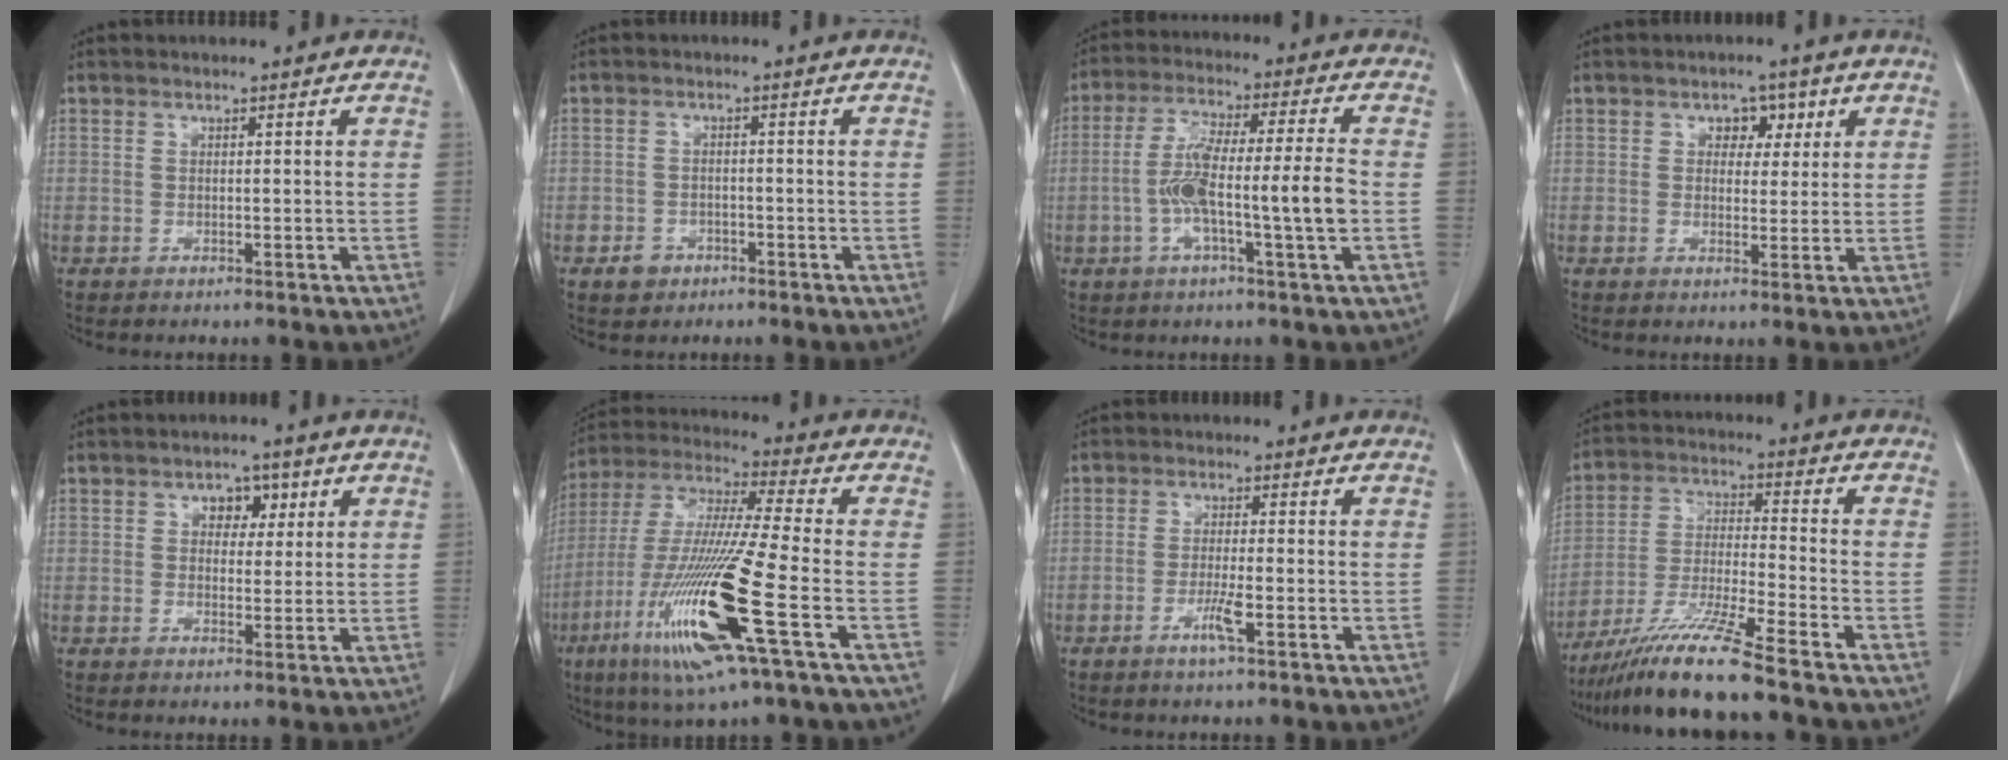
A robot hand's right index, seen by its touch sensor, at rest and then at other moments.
{"total": 2.8, "force": [-1.7, 2.2, 0.7], "torque": [-0.010, 0.007, -0.022]}
{"total": 11.6, "force": [-2.1, 0.2, 11.4], "torque": [-0.217, 0.011, -0.045]}
{"total": 3.7, "force": [1.5, 2.7, 2.1], "torque": [-0.020, 0.009, 0.020]}
{"total": 3.7, "force": [1.5, 2.6, 2.3], "torque": [-0.026, 0.009, 0.020]}
{"total": 19.6, "force": [-7.2, 0.0, 18.2], "torque": [-0.397, -0.036, -0.142]}
{"total": 3.5, "force": [-1.6, -0.1, 3.1], "torque": [-0.062, -0.006, -0.033]}
{"total": 12.6, "force": [-9.8, -1.2, 7.9], "torque": [-0.153, -0.029, -0.181]}